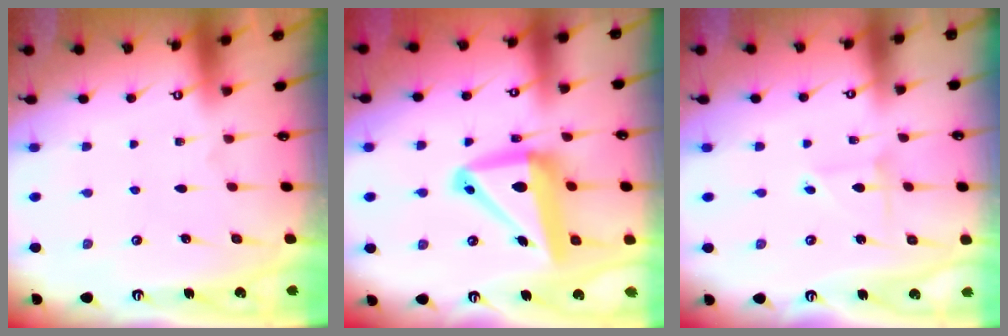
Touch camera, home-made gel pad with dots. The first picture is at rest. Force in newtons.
{"total": 15.6, "press": 15.3, "slide": 2.9}
{"total": 2.2, "press": 2.2, "slide": 0.2}